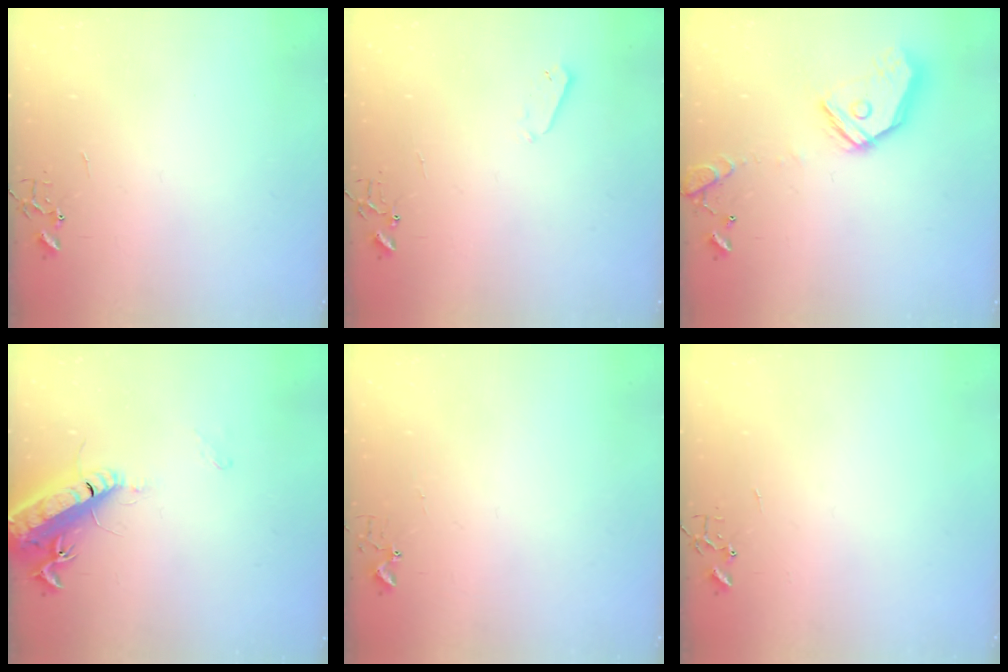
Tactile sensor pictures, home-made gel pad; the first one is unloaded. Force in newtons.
{"total": 3.3, "press": 3.2, "slide": 0.7}
{"total": 16.3, "press": 16.1, "slide": 2.4}
{"total": 17.2, "press": 16.5, "slide": 4.6}
{"total": 2.7, "press": 2.7, "slide": 0.3}
{"total": 0.0}